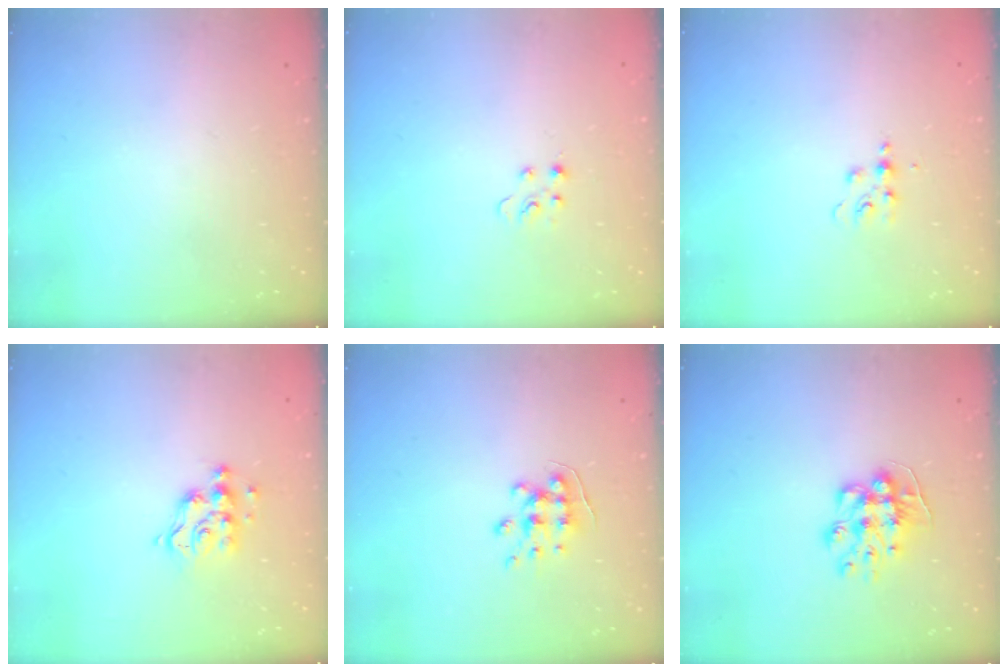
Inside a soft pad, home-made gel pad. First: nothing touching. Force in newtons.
{"total": 2.7, "press": 2.7, "slide": 0.4}
{"total": 5.1, "press": 5.1, "slide": 0.6}
{"total": 8.5, "press": 8.5, "slide": 0.6}
{"total": 6.6, "press": 6.6, "slide": 0.6}
{"total": 9.9, "press": 9.9, "slide": 0.4}